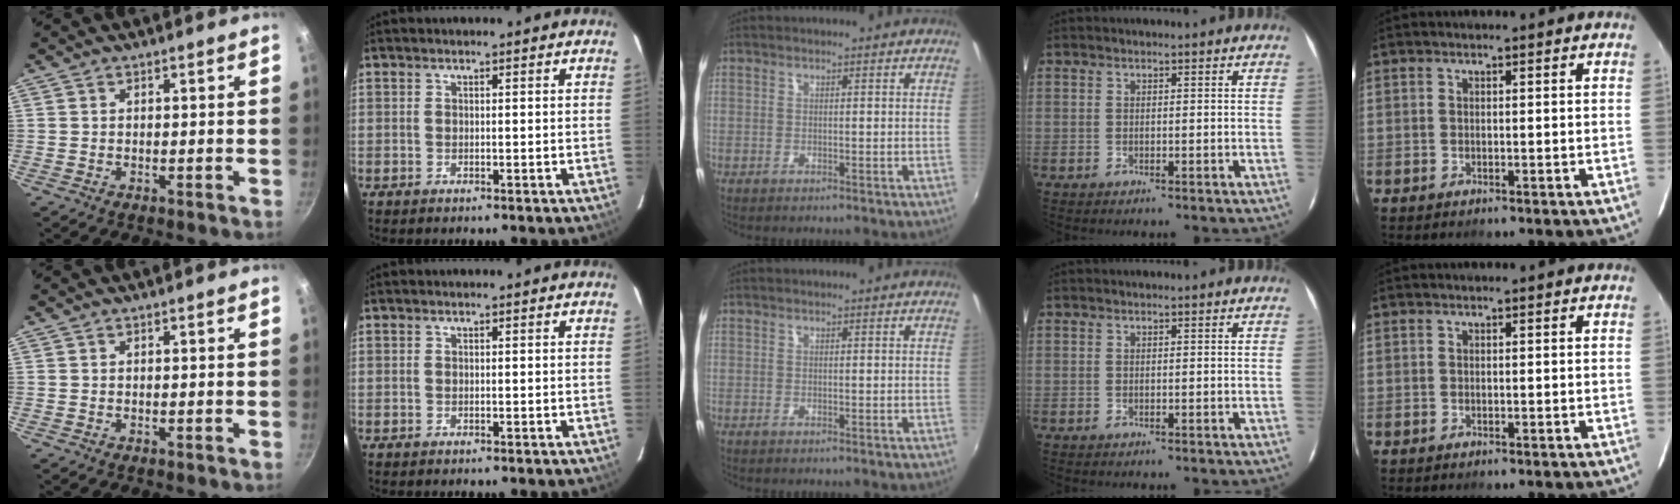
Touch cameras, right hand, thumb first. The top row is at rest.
{}